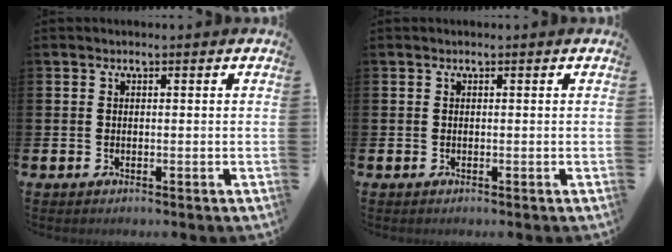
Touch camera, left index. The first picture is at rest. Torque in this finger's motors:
{"motor_torque": [-0.06, 0.06, 0.00, 0.00]}